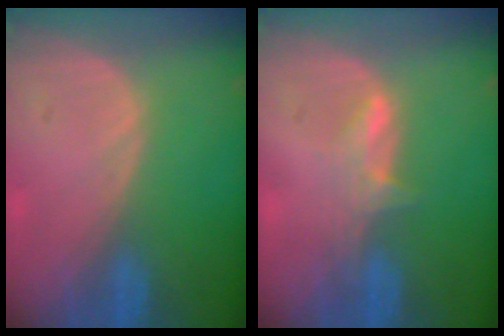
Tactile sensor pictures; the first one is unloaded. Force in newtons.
{"total": 2.8, "press": 2.8, "slide": 0.4}